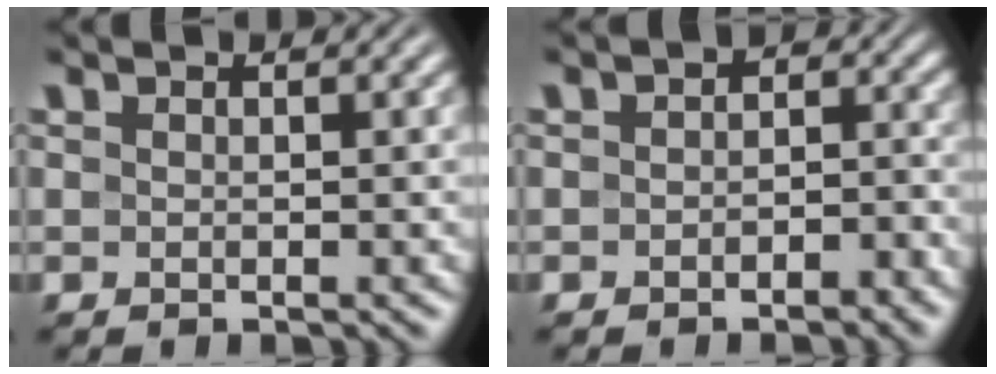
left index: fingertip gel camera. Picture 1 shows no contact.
{"total": 2.9, "force": [-1.2, 2.1, 1.7], "torque": [-0.008, 0.004, -0.027]}